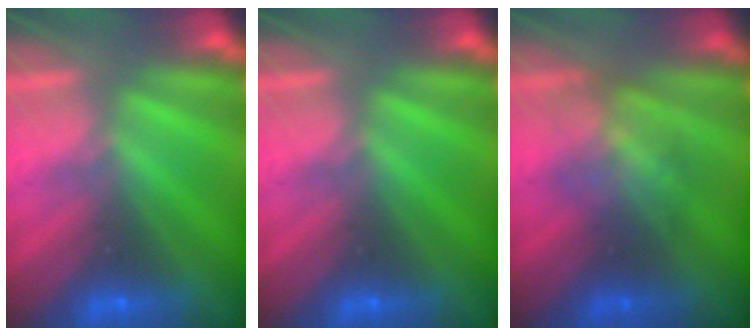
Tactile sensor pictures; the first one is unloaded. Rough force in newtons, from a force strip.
{"total": 0.0}
{"total": 3.2}